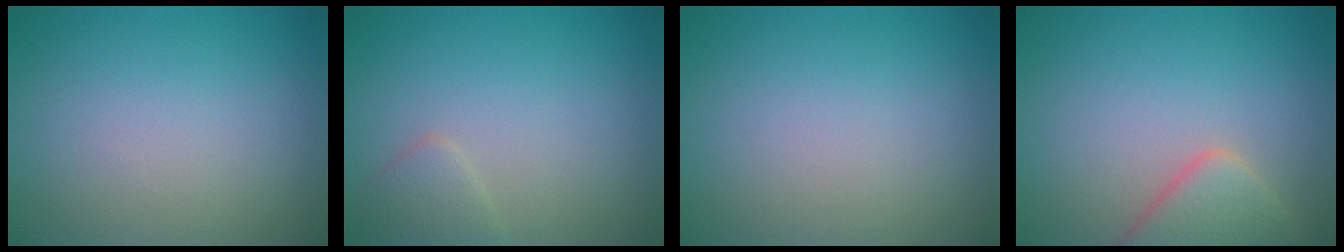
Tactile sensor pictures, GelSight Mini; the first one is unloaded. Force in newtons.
{"total": 1.6, "press": 1.6, "slide": 0.1}
{"total": 0.0}
{"total": 4.1, "press": 4.1, "slide": 0.2}